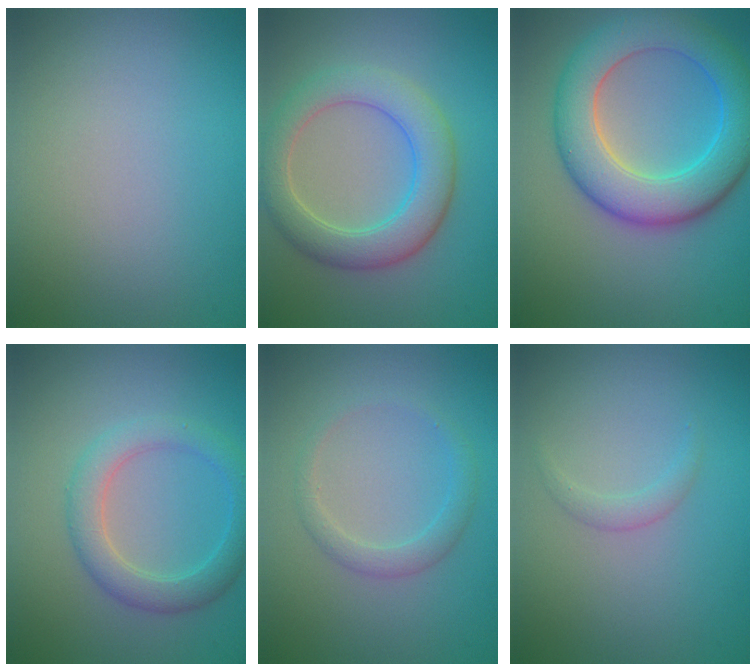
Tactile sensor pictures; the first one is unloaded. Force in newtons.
{"total": 5.7, "press": 5.6, "slide": 0.6}
{"total": 8.1, "press": 8.1, "slide": 0.2}
{"total": 3.6, "press": 3.6, "slide": 0.3}
{"total": 1.8, "press": 1.8, "slide": 0.0}
{"total": 1.0, "press": 1.0, "slide": 0.1}